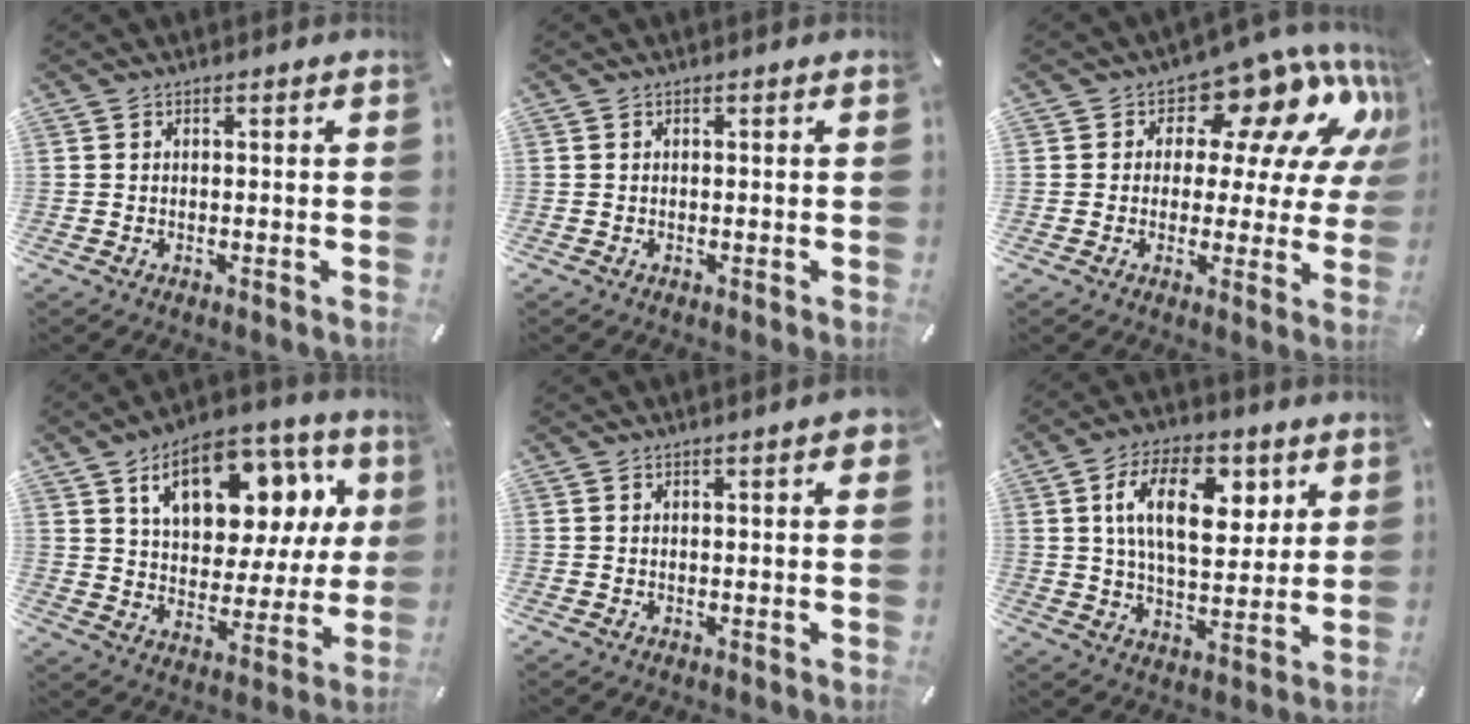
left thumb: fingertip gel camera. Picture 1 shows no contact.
{"total": 0.0}
{"total": 13.4, "force": [8.3, 6.8, 8.0], "torque": [-0.113, -0.070, 0.139]}
{"total": 17.8, "force": [9.0, 10.6, 11.2], "torque": [-0.181, -0.032, 0.154]}
{"total": 2.4, "force": [0.6, 0.5, 2.2], "torque": [-0.034, 0.001, 0.008]}
{"total": 15.7, "force": [5.4, 8.9, 11.7], "torque": [-0.182, 0.005, 0.092]}